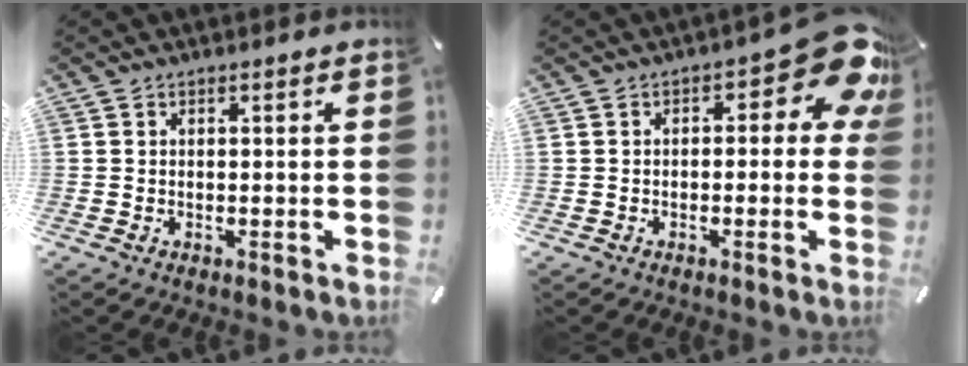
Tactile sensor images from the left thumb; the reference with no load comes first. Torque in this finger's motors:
{"motor_torque": [0.45, 0.29, 0.69, 0.37, 0.09]}